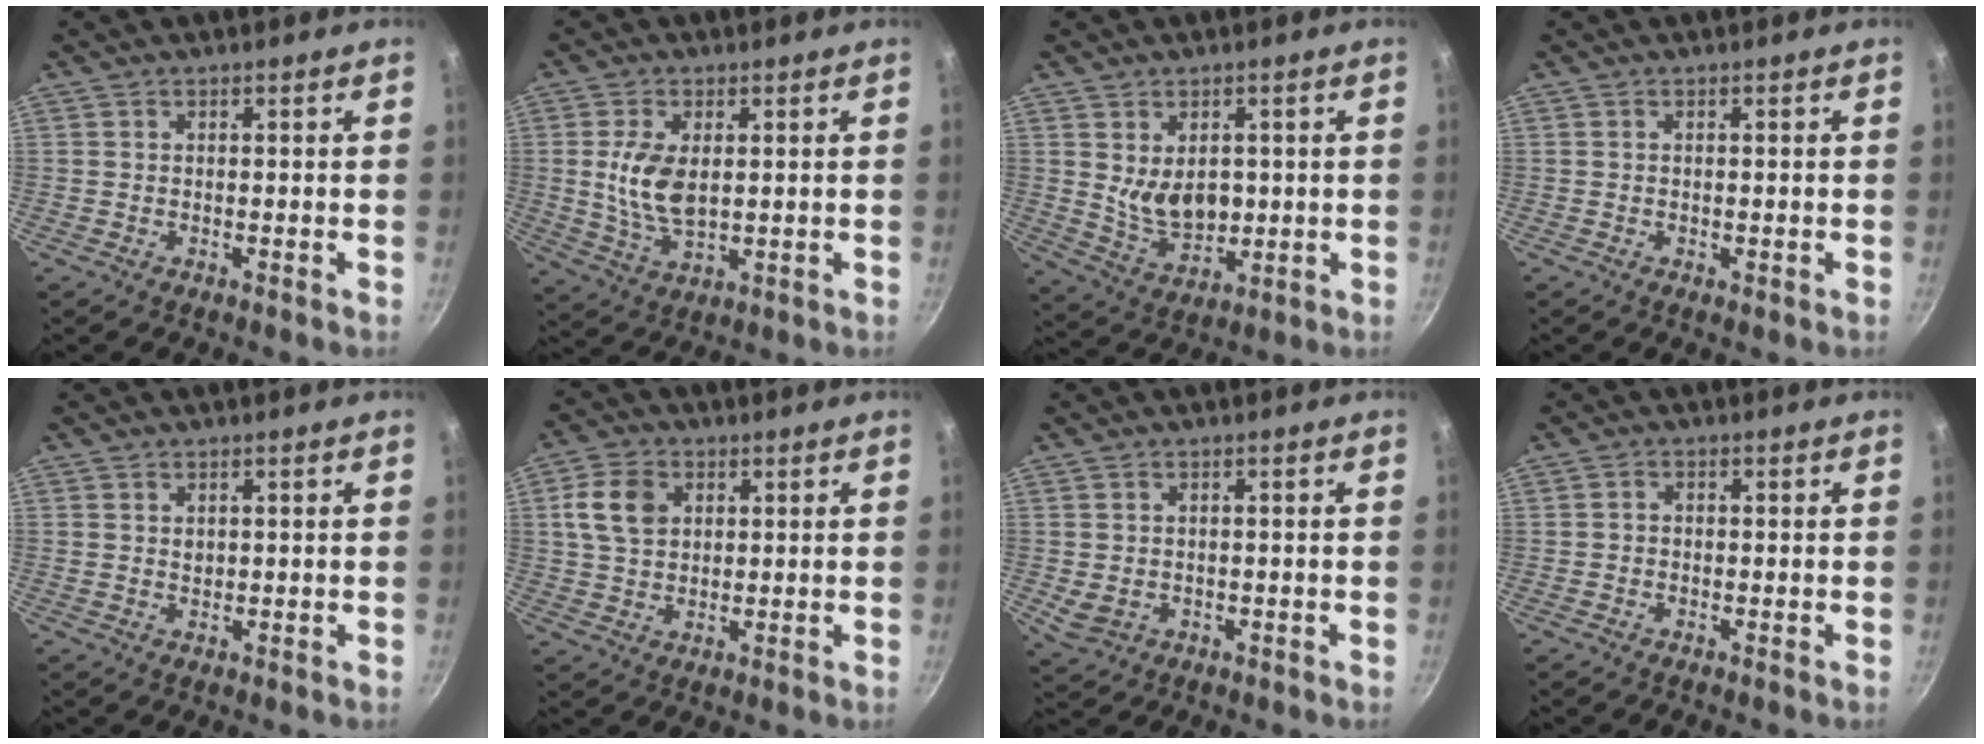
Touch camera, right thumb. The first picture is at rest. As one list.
[{"total": 8.8, "force": [1.2, 4.9, 7.2], "torque": [-0.143, -0.012, 0.028]}, {"total": 8.7, "force": [1.1, 5.9, 6.3], "torque": [-0.091, -0.027, 0.036]}, {"total": 0.6, "force": [-0.1, 0.3, 0.5], "torque": [-0.005, 0.000, -0.002]}, {"total": 1.1, "force": [0.4, 0.8, 0.6], "torque": [-0.007, 0.001, 0.008]}, {"total": 8.2, "force": [2.3, 6.0, 5.0], "torque": [-0.079, 0.004, 0.039]}, {"total": 3.6, "force": [-0.5, 2.9, 2.0], "torque": [-0.040, -0.002, 0.003]}, {"total": 1.2, "force": [-0.4, 1.0, 0.5], "torque": [-0.009, 0.005, -0.009]}]